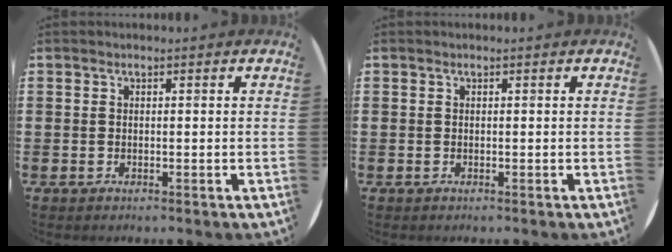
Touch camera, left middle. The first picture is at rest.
{"total": 0.0}